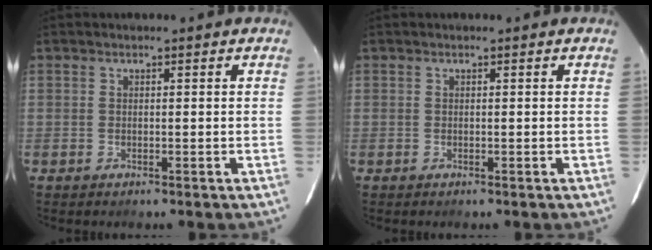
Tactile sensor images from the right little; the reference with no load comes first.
{"total": 0.0}